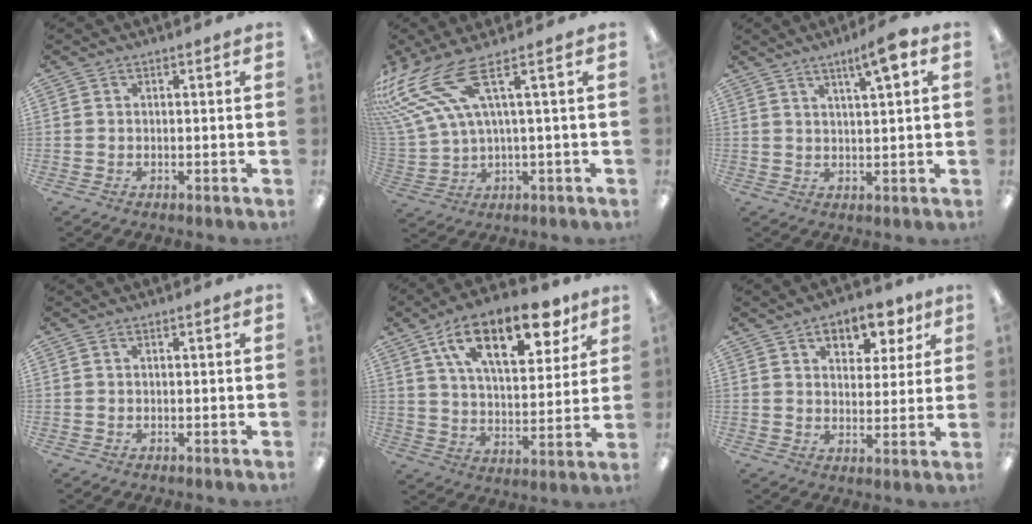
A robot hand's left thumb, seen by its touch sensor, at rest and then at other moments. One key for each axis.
{"total": 13.2, "fx": 7.0, "fy": 4.8, "fz": 10.1, "tx": -0.231, "ty": -0.037, "tz": 0.127}
{"total": 6.3, "fx": 3.8, "fy": 0.9, "fz": 4.9, "tx": -0.080, "ty": -0.011, "tz": 0.059}
{"total": 0.0}
{"total": 20.3, "fx": 11.7, "fy": 9.1, "fz": 13.9, "tx": -0.215, "ty": -0.040, "tz": 0.191}
{"total": 8.3, "fx": 5.2, "fy": 4.9, "fz": 4.3, "tx": -0.047, "ty": -0.023, "tz": 0.084}